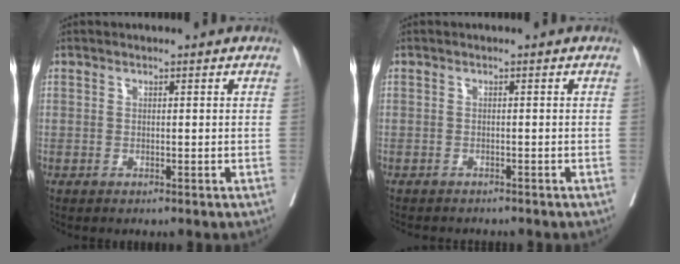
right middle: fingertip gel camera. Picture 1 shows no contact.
{"total": 4.0, "force": [-3.7, 1.1, 1.2], "torque": [-0.015, -0.004, -0.050]}